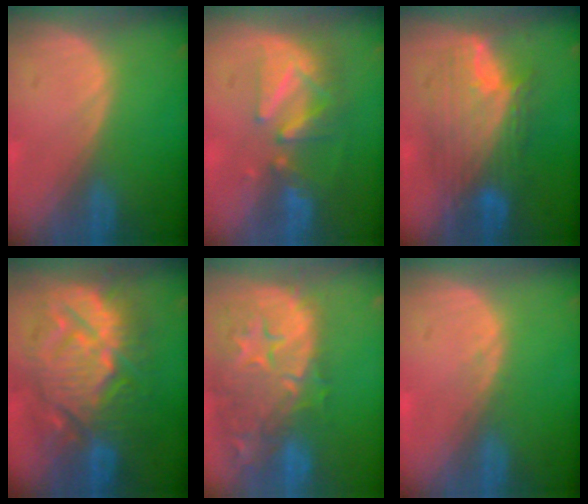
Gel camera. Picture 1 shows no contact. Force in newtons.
{"total": 8.1, "press": 7.5, "slide": 3.2}
{"total": 9.1, "press": 9.0, "slide": 0.5}
{"total": 13.5, "press": 13.4, "slide": 1.3}
{"total": 15.3, "press": 12.2, "slide": 9.3}
{"total": 0.6, "press": 0.6, "slide": 0.1}